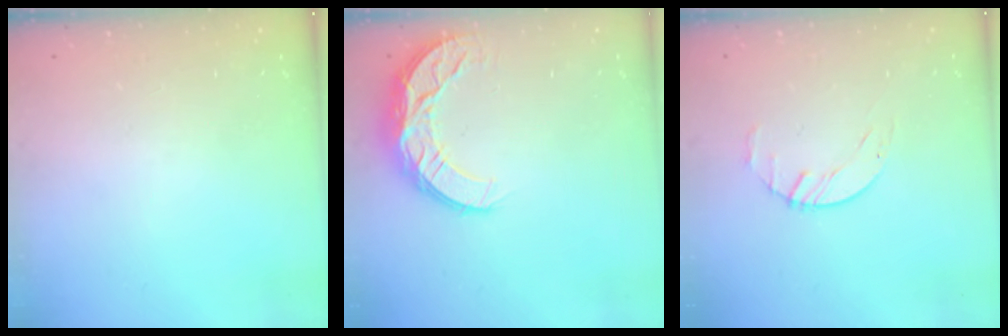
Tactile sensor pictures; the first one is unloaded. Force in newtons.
{"total": 10.1, "press": 10.1, "slide": 0.7}
{"total": 1.6, "press": 1.6, "slide": 0.3}